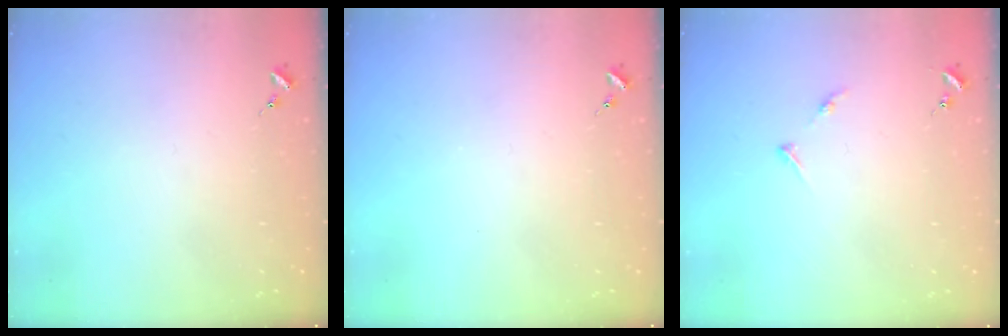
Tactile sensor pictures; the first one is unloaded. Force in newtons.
{"total": 0.0}
{"total": 4.0, "press": 3.9, "slide": 0.5}